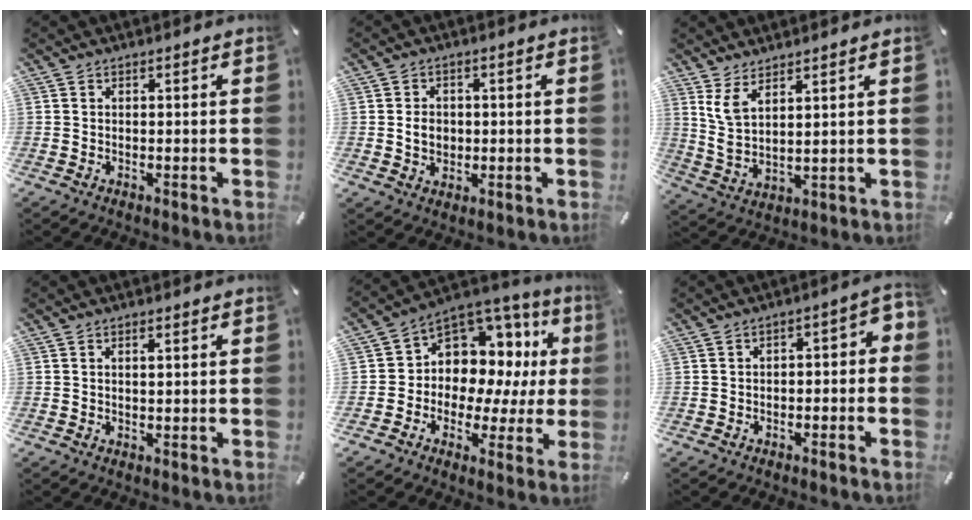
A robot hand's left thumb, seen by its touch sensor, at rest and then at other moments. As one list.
[{"total": 4.1, "force": [0.0, 3.6, 2.0], "torque": [-0.026, -0.001, -0.003]}, {"total": 5.9, "force": [4.5, 1.5, 3.5], "torque": [-0.091, -0.020, 0.082]}, {"total": 1.0, "force": [0.3, 0.4, 0.8], "torque": [-0.008, -0.001, 0.003]}, {"total": 9.4, "force": [3.4, 7.9, 3.6], "torque": [-0.062, -0.054, 0.065]}, {"total": 4.1, "force": [-2.9, 1.9, 2.2], "torque": [-0.036, 0.020, -0.057]}]